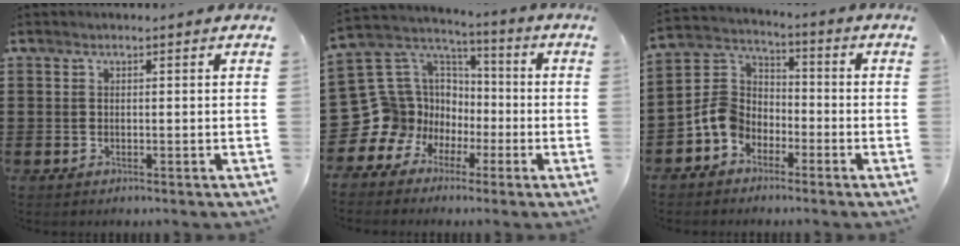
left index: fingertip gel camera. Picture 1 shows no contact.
{"total": 12.5, "force": [-3.4, 11.9, 1.7], "torque": [-0.111, -0.019, -0.039]}
{"total": 6.6, "force": [-3.2, 5.3, 2.5], "torque": [-0.089, 0.009, -0.072]}